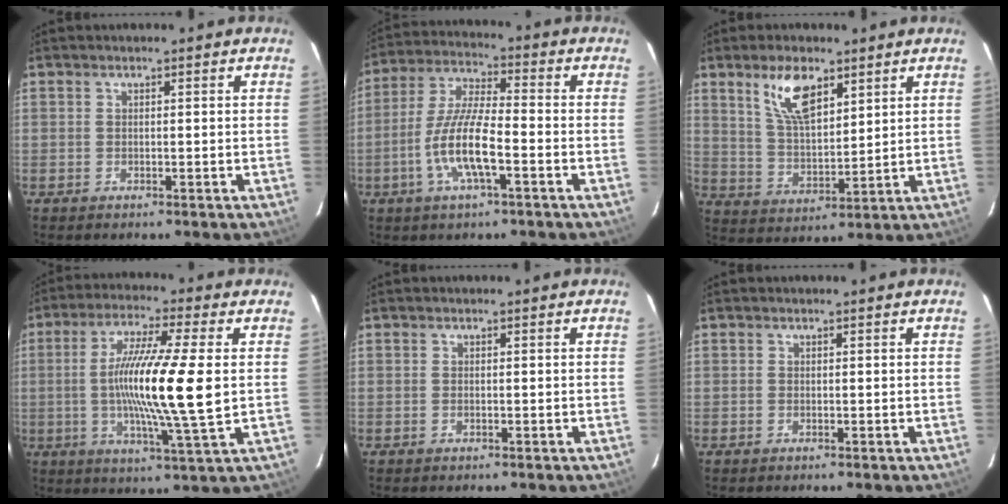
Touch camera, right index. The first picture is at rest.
{"total": 11.2, "force": [-4.1, 2.4, 10.1], "torque": [-0.212, 0.000, -0.080]}
{"total": 9.4, "force": [5.5, 3.9, 6.6], "torque": [-0.122, 0.006, 0.113]}
{"total": 15.4, "force": [0.1, 0.1, 15.4], "torque": [-0.273, -0.011, -0.005]}
{"total": 0.0}
{"total": 0.0}